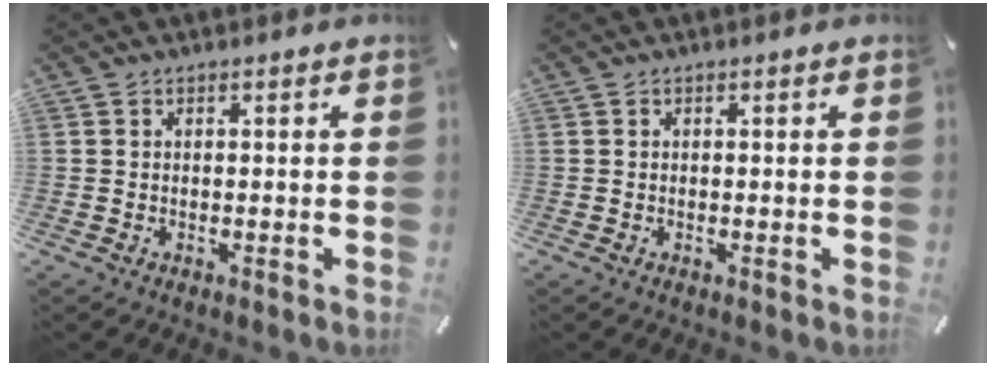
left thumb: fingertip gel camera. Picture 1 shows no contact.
{"total": 0.0}